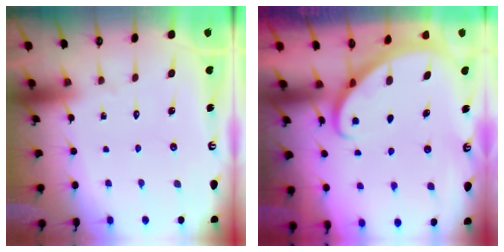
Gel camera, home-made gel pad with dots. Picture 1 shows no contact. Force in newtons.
{"total": 2.7, "press": 2.7, "slide": 0.2}